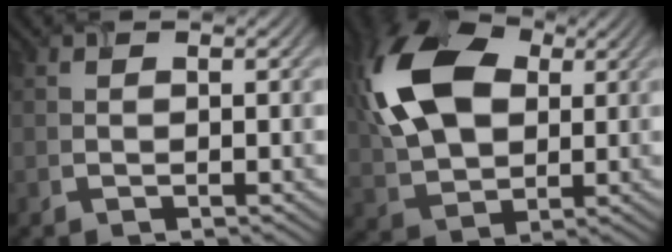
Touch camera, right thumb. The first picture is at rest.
{"total": 15.0, "force": [3.7, 9.7, 10.9], "torque": [-0.258, 0.028, 0.058]}